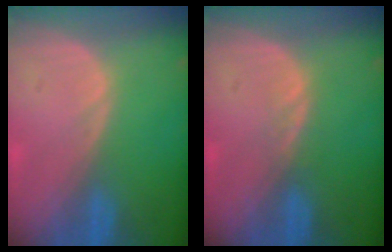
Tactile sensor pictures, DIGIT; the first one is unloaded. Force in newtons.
{"total": 1.1, "press": 1.0, "slide": 0.2}